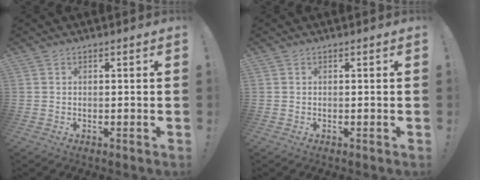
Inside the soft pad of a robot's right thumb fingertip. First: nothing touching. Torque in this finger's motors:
{"motor_torque": [-0.01, 0.01, -0.01, 0.01, 0.00]}